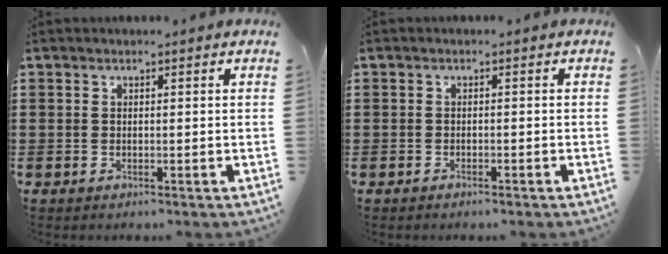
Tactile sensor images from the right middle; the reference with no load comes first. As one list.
[{"total": 0.6, "force": [-0.6, 0.1, 0.2], "torque": [-0.007, -0.002, -0.012]}]